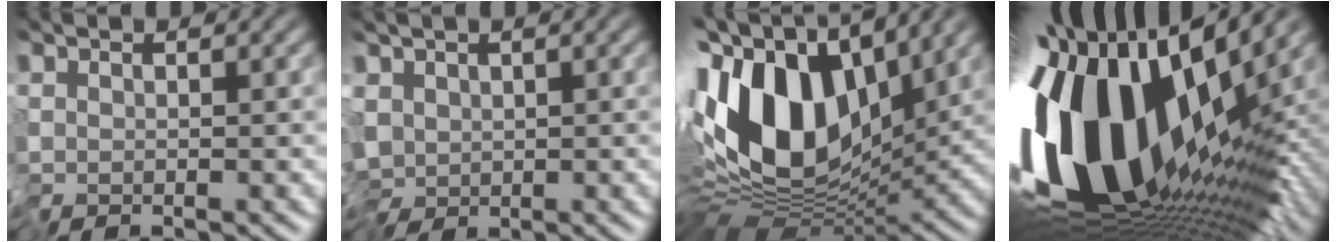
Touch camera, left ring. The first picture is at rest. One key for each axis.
{"total": 5.1, "fx": -0.9, "fy": 3.6, "fz": 3.4, "tx": -0.053, "ty": -0.021, "tz": -0.008}
{"total": 13.9, "fx": 2.2, "fy": 8.0, "fz": 11.1, "tx": -0.212, "ty": 0.004, "tz": 0.029}
{"total": 16.6, "fx": 0.6, "fy": 9.3, "fz": 13.8, "tx": -0.272, "ty": -0.020, "tz": 0.019}